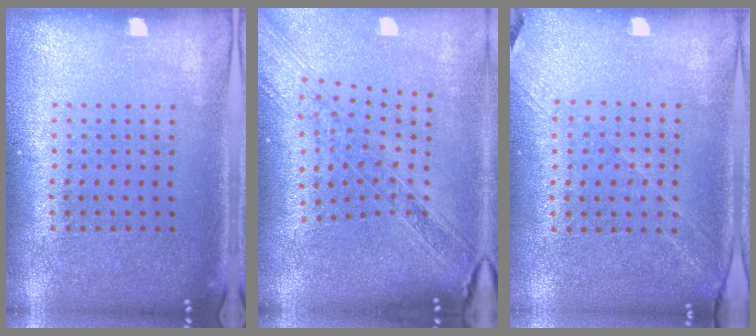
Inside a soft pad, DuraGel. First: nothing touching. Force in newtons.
{"total": 1.9, "press": 1.7, "slide": 0.9}
{"total": 1.3, "press": 1.2, "slide": 0.5}